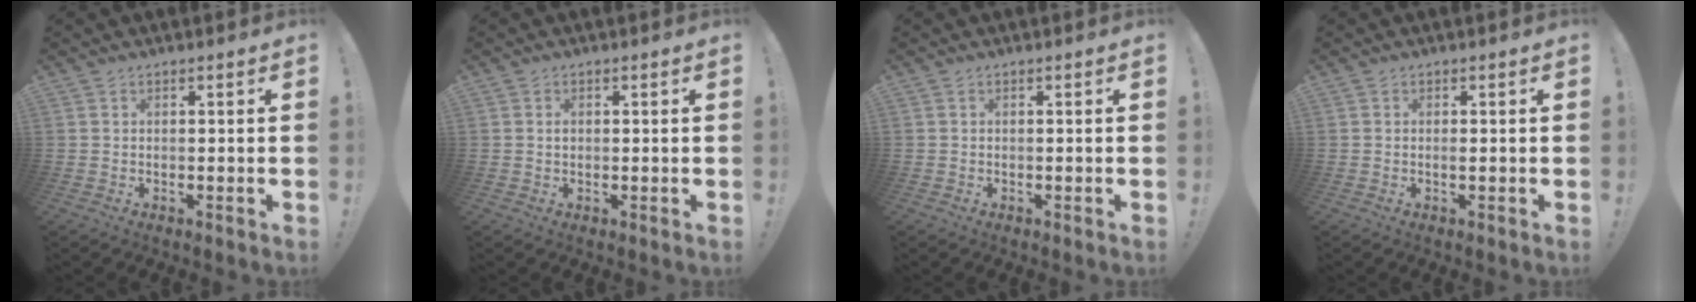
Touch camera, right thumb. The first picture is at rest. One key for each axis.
{"total": 0.8, "fx": 0.1, "fy": 0.7, "fz": 0.3, "tx": -0.012, "ty": 0.005, "tz": 0.002}
{"total": 0.5, "fx": -0.2, "fy": 0.5, "fz": -0.1, "tx": 0.000, "ty": 0.002, "tz": -0.004}
{"total": 0.7, "fx": -0.3, "fy": 0.1, "fz": 0.6, "tx": -0.006, "ty": -0.002, "tz": -0.007}